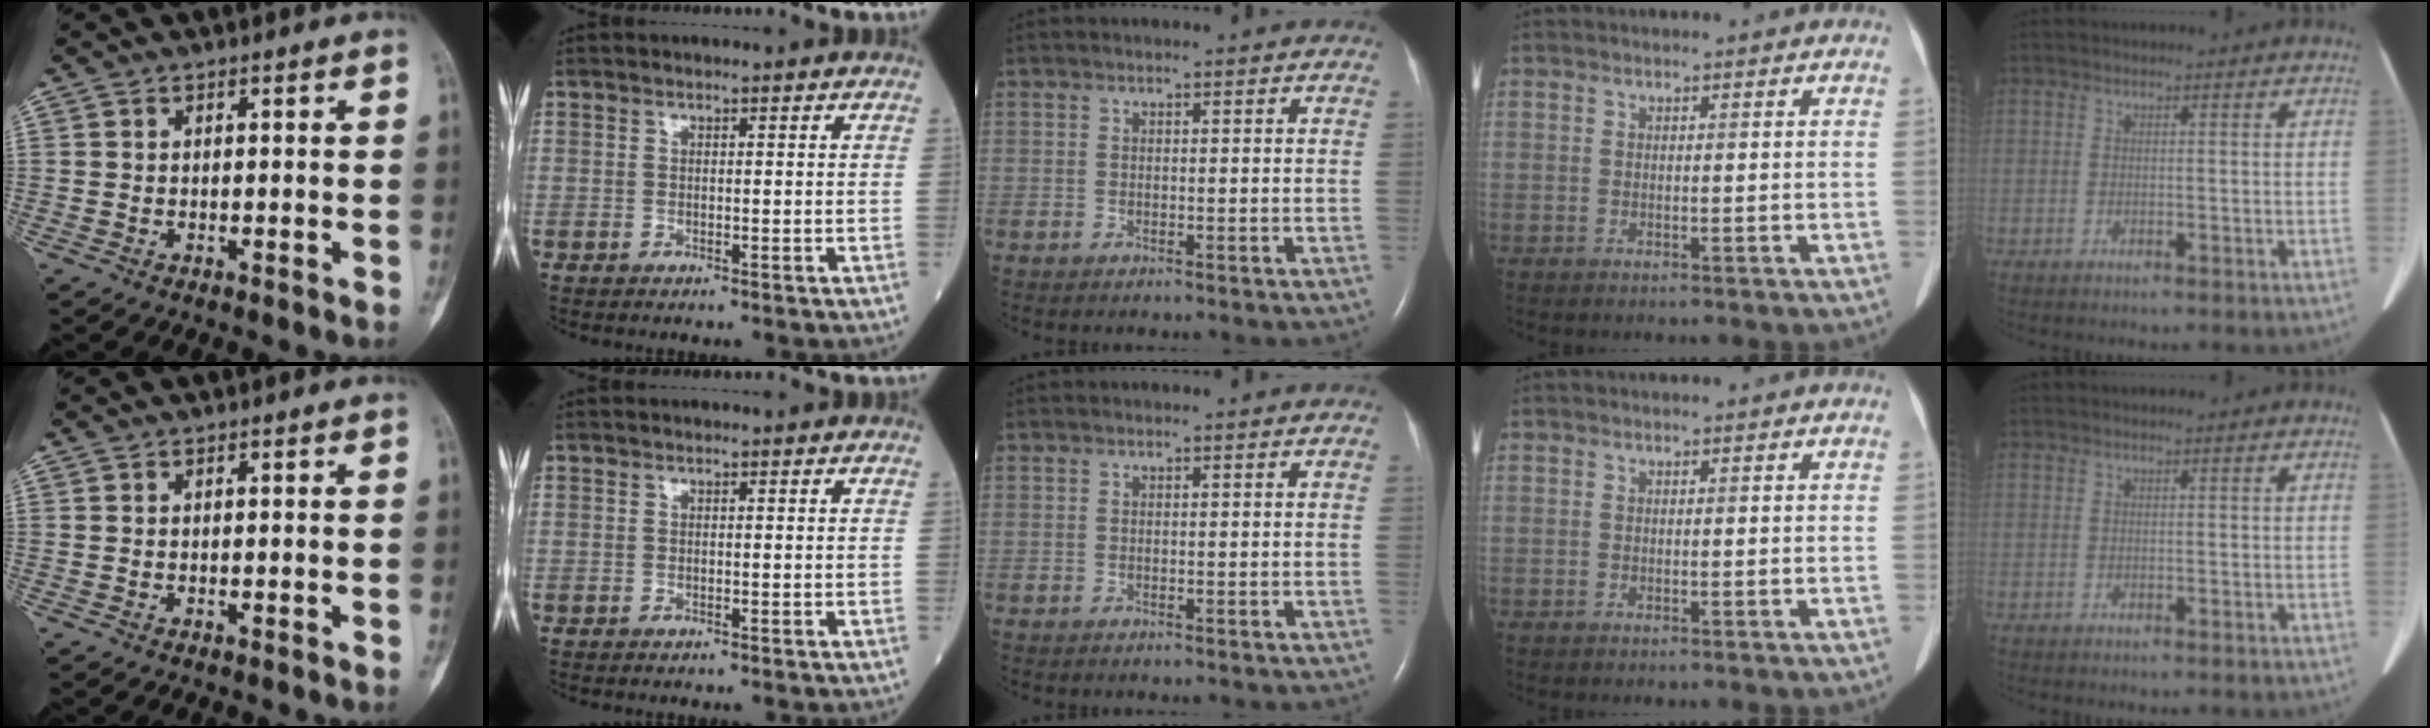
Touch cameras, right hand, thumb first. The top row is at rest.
{}